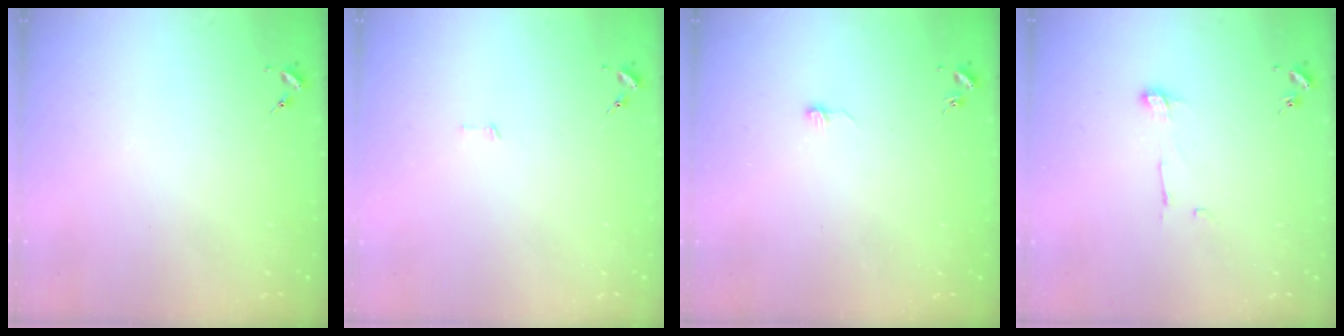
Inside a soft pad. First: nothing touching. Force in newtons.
{"total": 2.9, "press": 2.9, "slide": 0.2}
{"total": 4.2, "press": 4.2, "slide": 0.5}
{"total": 5.4, "press": 5.4, "slide": 0.3}